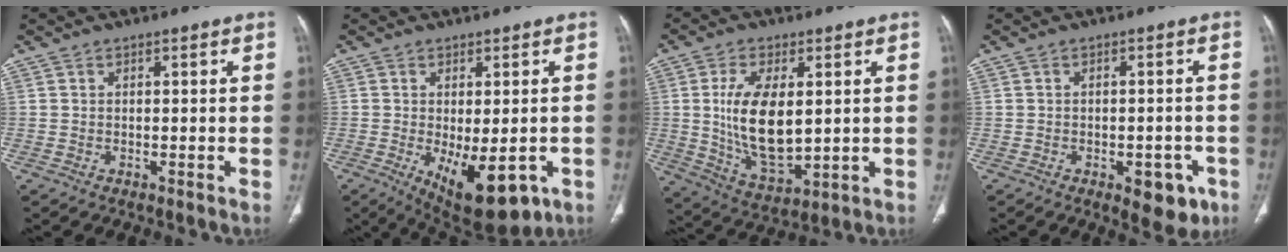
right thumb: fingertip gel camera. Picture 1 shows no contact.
{"total": 12.7, "force": [-4.7, 5.5, 10.4], "torque": [-0.137, -0.013, -0.051]}
{"total": 14.2, "force": [1.5, 7.2, 12.2], "torque": [-0.216, -0.024, 0.040]}
{"total": 7.2, "force": [-3.4, 3.6, 5.1], "torque": [-0.037, 0.010, -0.035]}